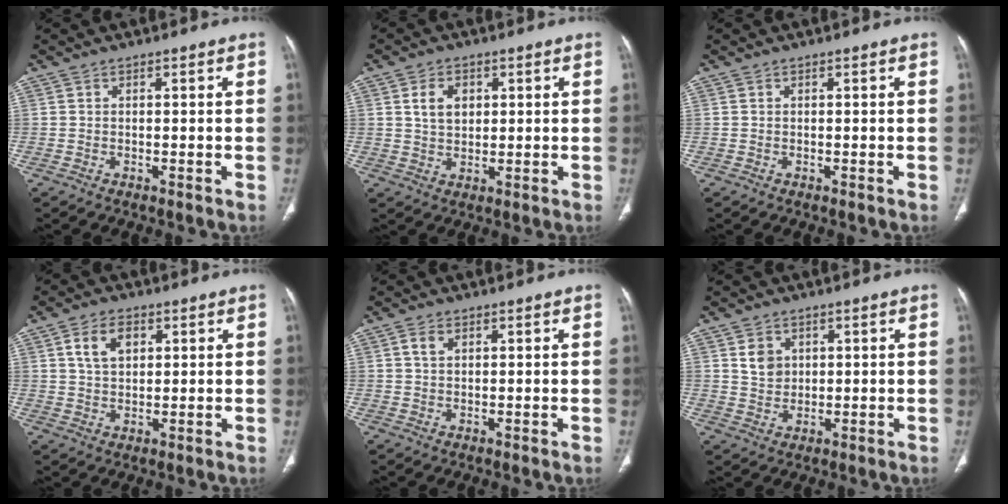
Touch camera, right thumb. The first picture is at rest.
{"total": 5.1, "force": [1.6, 3.6, 3.3], "torque": [-0.040, -0.006, 0.031]}
{"total": 0.0}
{"total": 6.1, "force": [2.3, 4.0, 4.1], "torque": [-0.062, -0.005, 0.043]}
{"total": 2.2, "force": [1.0, 1.4, 1.5], "torque": [-0.028, 0.001, 0.020]}
{"total": 4.1, "force": [1.5, 3.3, 1.8], "torque": [-0.014, -0.010, 0.031]}